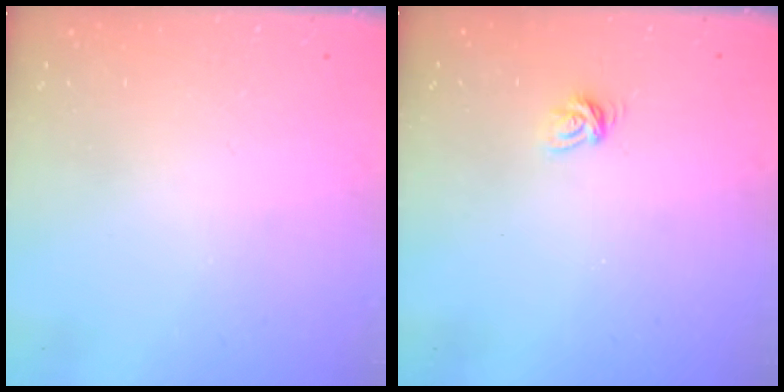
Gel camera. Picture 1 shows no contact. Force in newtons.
{"total": 4.5, "press": 4.5, "slide": 0.2}